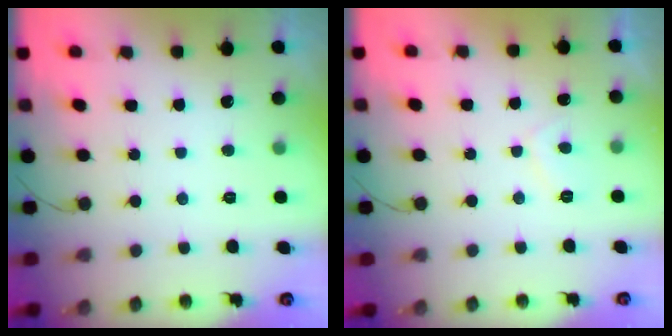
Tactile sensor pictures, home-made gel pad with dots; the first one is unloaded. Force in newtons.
{"total": 2.0, "press": 1.8, "slide": 0.7}